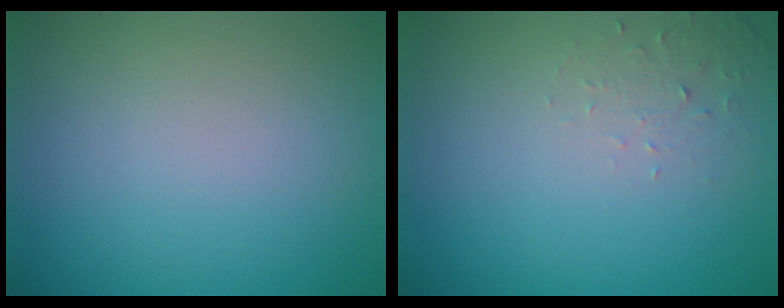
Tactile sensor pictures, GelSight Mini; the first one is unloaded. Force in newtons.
{"total": 1.6, "press": 1.6, "slide": 0.4}